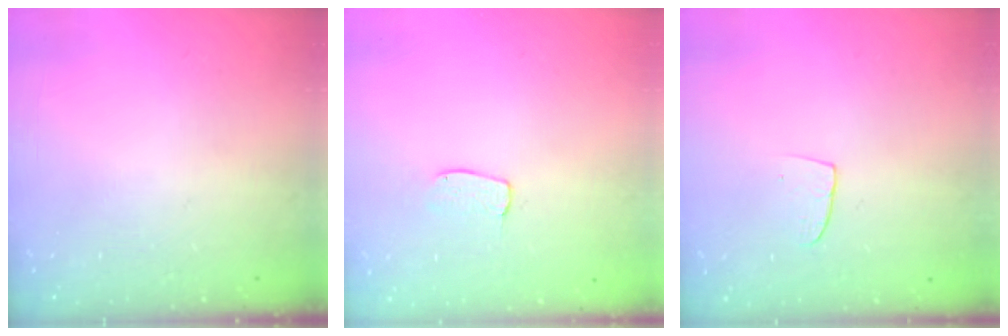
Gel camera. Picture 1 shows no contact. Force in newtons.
{"total": 5.8, "press": 5.8, "slide": 0.2}
{"total": 5.2, "press": 5.2, "slide": 0.4}